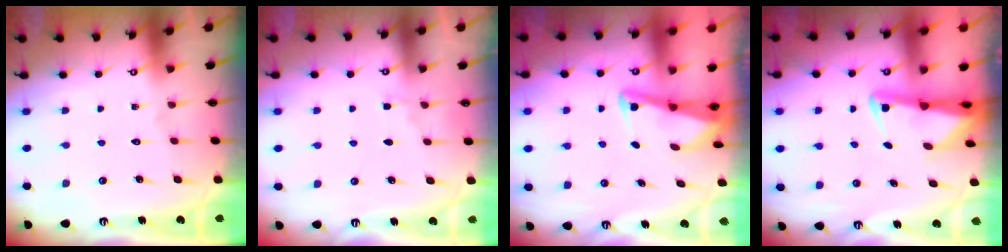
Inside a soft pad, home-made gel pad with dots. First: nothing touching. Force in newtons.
{"total": 2.1, "press": 2.1, "slide": 0.4}
{"total": 2.9, "press": 2.8, "slide": 0.4}
{"total": 2.2, "press": 2.2, "slide": 0.4}